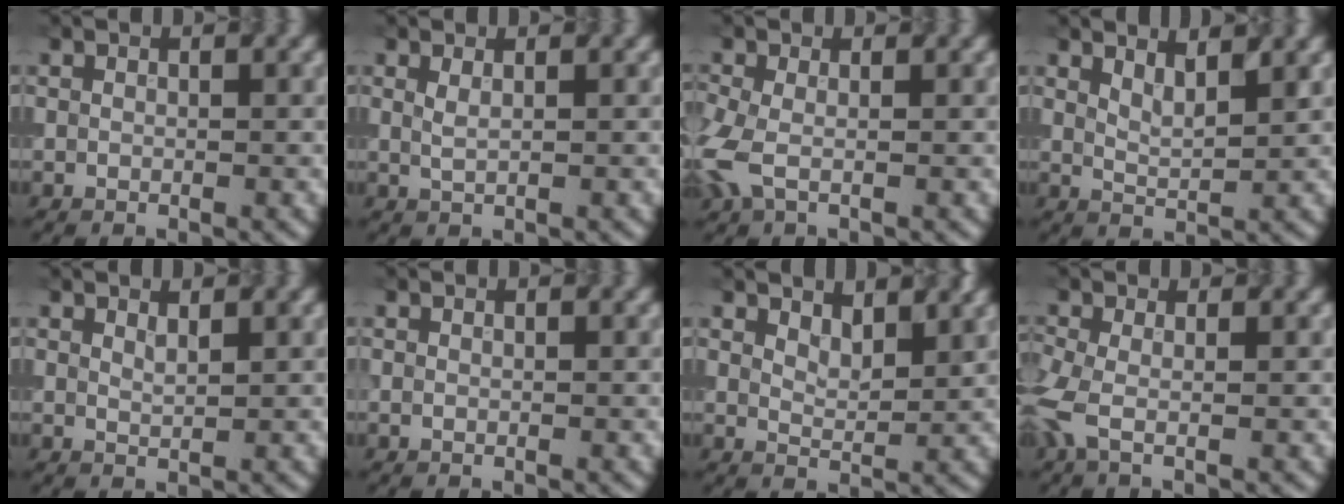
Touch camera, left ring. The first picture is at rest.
{"total": 1.1, "force": [0.5, 0.4, 0.8], "torque": [-0.014, 0.000, 0.009]}
{"total": 2.9, "force": [-0.5, 1.6, 2.4], "torque": [-0.069, -0.006, -0.017]}
{"total": 2.5, "force": [1.9, 0.6, 1.5], "torque": [-0.018, -0.003, 0.032]}
{"total": 0.9, "force": [0.7, 0.2, 0.5], "torque": [-0.009, -0.002, 0.013]}
{"total": 0.0}
{"total": 2.7, "force": [2.2, 0.9, 1.3], "torque": [-0.023, -0.001, 0.038]}
{"total": 2.5, "force": [-0.7, 0.8, 2.3], "torque": [-0.060, -0.006, -0.022]}